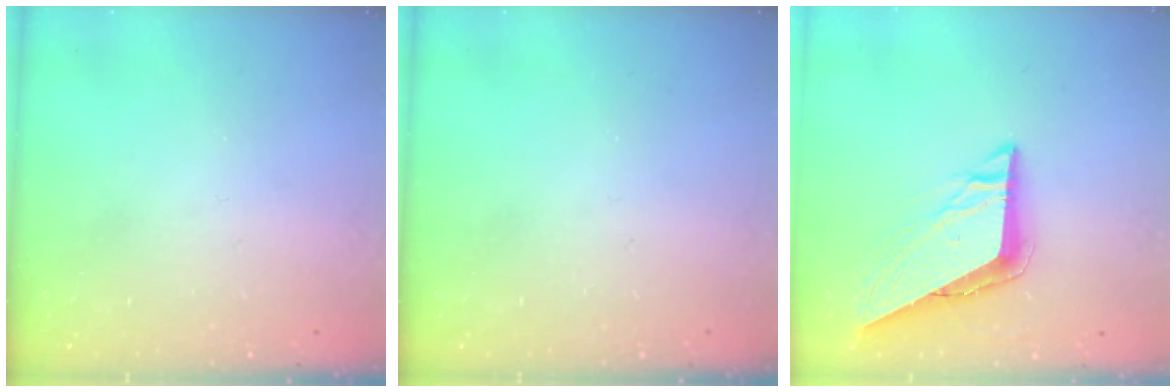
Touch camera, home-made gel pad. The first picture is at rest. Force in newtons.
{"total": 0.0}
{"total": 8.8, "press": 8.8, "slide": 0.9}